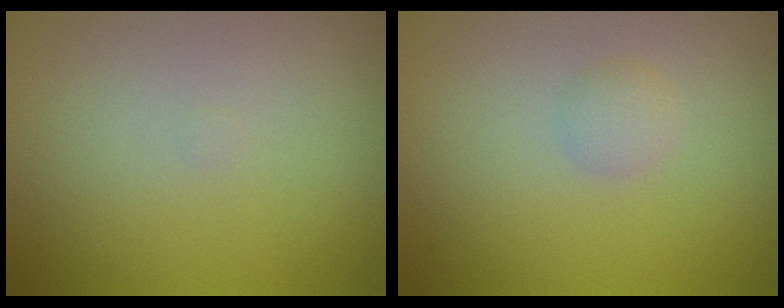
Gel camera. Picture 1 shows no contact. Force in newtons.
{"total": 1.2, "press": 1.2, "slide": 0.0}